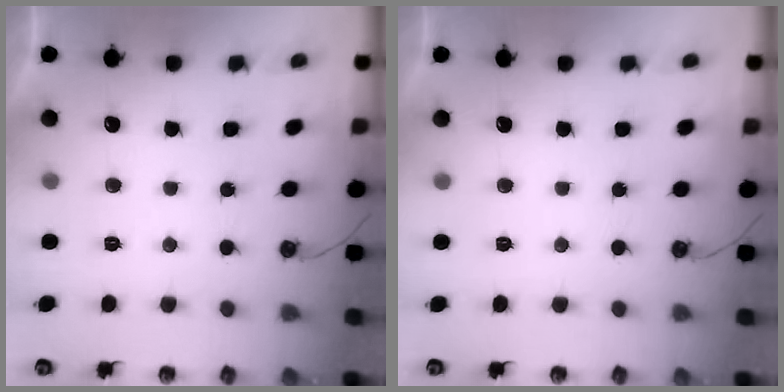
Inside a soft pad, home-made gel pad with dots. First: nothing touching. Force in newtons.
{"total": 0.0}